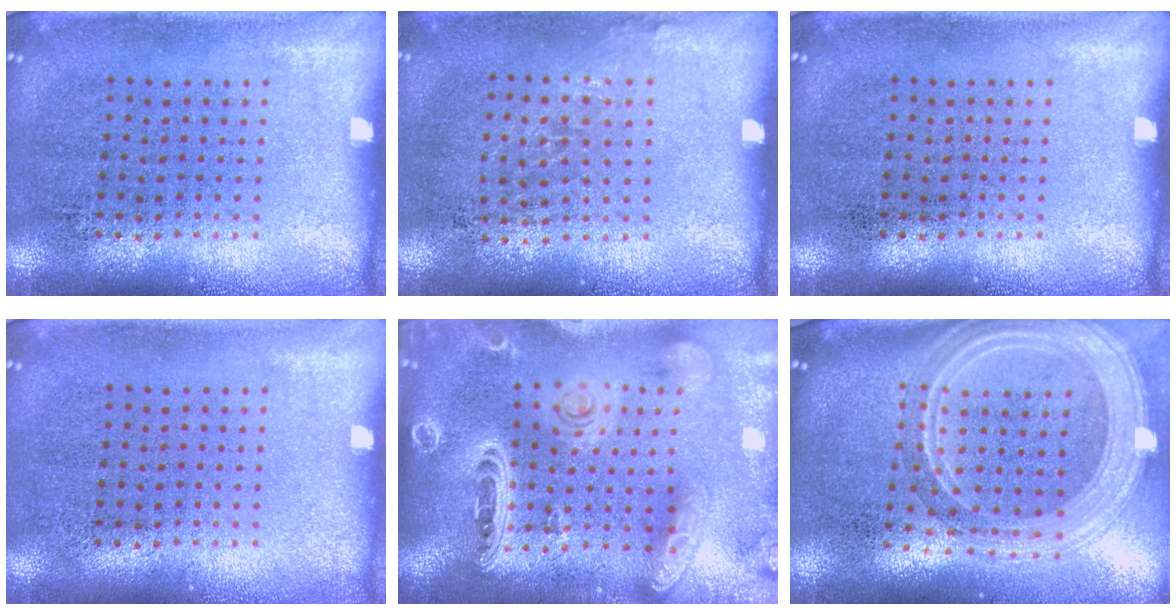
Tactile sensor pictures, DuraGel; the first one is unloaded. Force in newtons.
{"total": 0.8, "press": 0.6, "slide": 0.5}
{"total": 0.0}
{"total": 0.0}
{"total": 3.7, "press": 2.9, "slide": 2.2}
{"total": 2.9, "press": 2.4, "slide": 1.6}